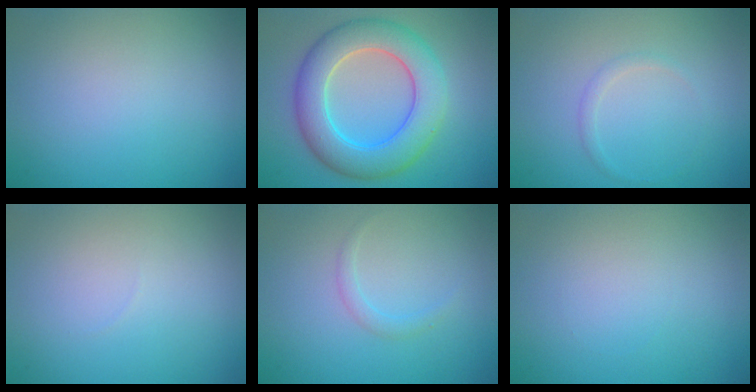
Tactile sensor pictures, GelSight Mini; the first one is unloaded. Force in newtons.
{"total": 8.0, "press": 8.0, "slide": 0.3}
{"total": 1.0, "press": 1.0, "slide": 0.1}
{"total": 0.0}
{"total": 1.0, "press": 1.0, "slide": 0.1}
{"total": 0.0}